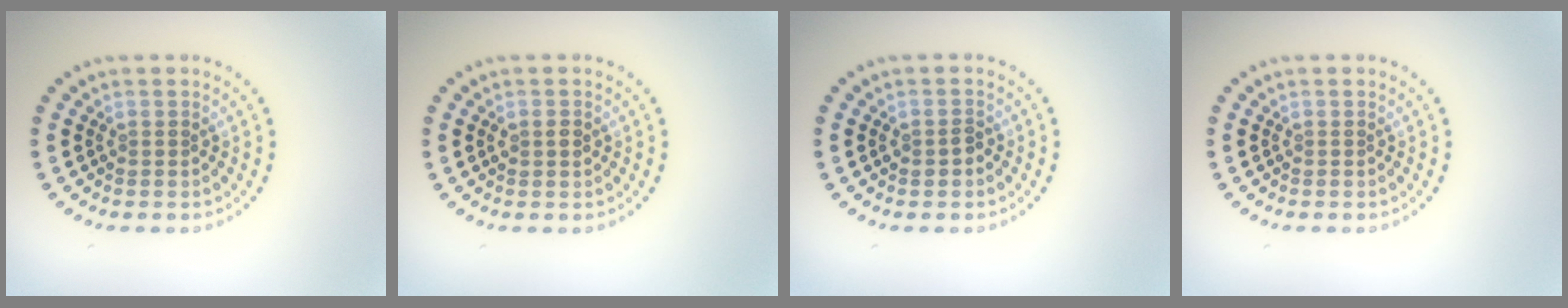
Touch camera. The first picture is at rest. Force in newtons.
{"total": 1.2, "press": 1.2, "slide": 0.1}
{"total": 1.2, "press": 1.2, "slide": 0.2}
{"total": 0.0}